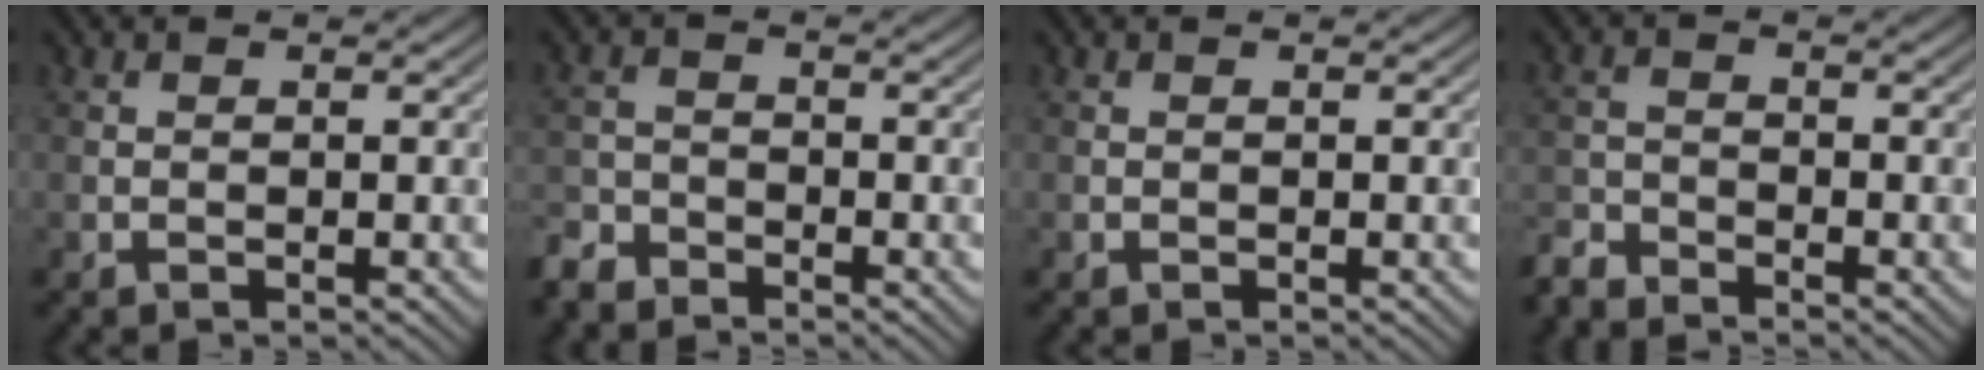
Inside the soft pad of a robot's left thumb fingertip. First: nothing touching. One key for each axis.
{"total": 3.4, "fx": -3.1, "fy": 1.3, "fz": 0.8, "tx": -0.017, "ty": -0.004, "tz": -0.074}
{"total": 0.0}
{"total": 3.3, "fx": -3.1, "fy": 0.7, "fz": 0.7, "tx": -0.017, "ty": -0.007, "tz": -0.076}